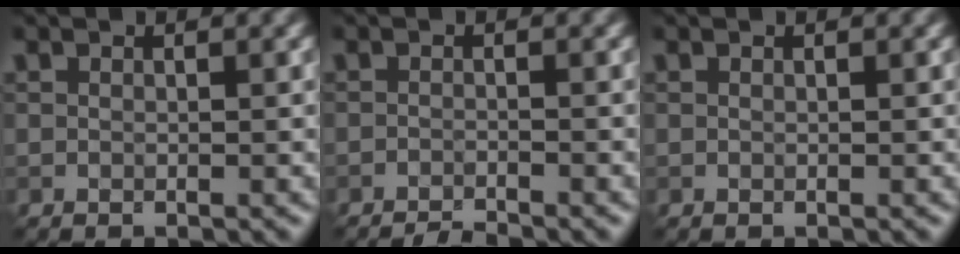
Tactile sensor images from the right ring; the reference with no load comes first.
{"total": 2.2, "force": [-2.0, 0.3, 0.8], "torque": [-0.005, 0.001, -0.039]}
{"total": 0.0}